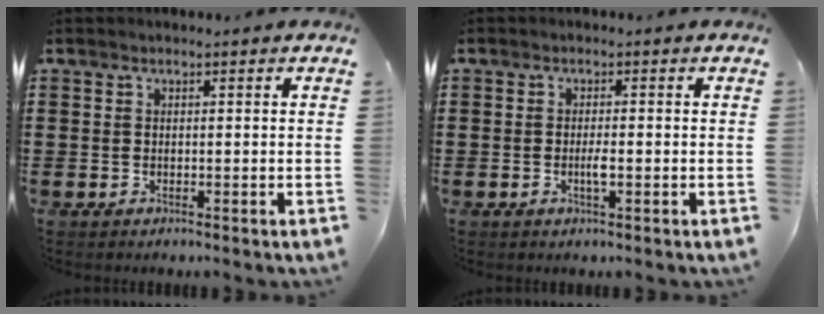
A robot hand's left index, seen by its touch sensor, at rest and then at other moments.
{"total": 1.8, "force": [-0.5, 0.2, 1.7], "torque": [-0.039, -0.003, -0.013]}